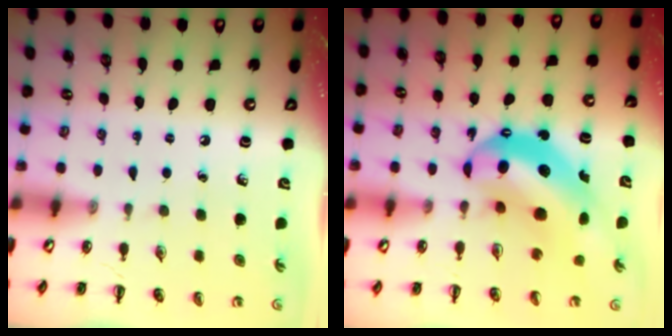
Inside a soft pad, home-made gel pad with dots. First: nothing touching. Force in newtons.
{"total": 12.0, "press": 11.6, "slide": 3.0}